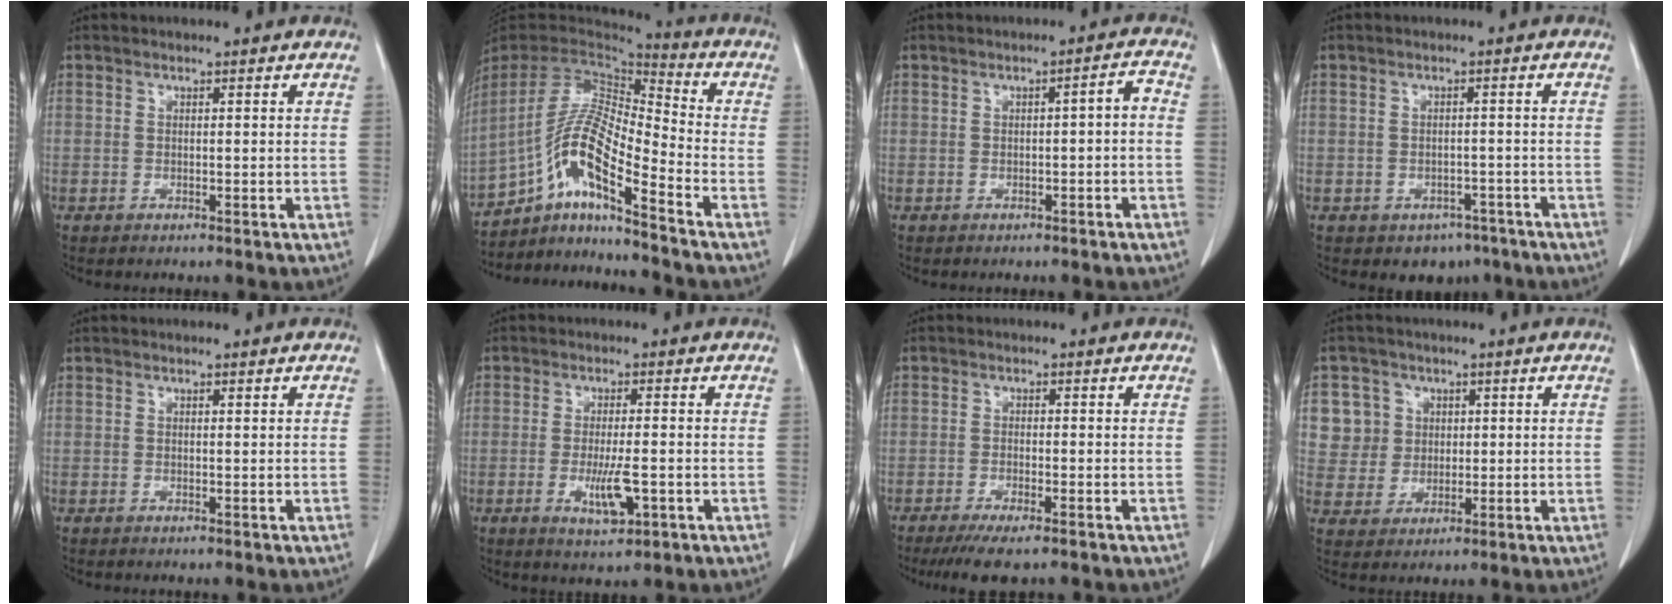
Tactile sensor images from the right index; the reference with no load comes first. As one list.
[{"total": 14.0, "force": [-8.5, 1.3, 11.1], "torque": [-0.224, 0.012, -0.156]}, {"total": 2.7, "force": [-0.5, 0.5, 2.6], "torque": [-0.032, 0.016, -0.008]}, {"total": 4.2, "force": [-2.8, 2.8, 1.1], "torque": [-0.003, 0.008, -0.032]}, {"total": 0.0}, {"total": 5.4, "force": [-1.6, 1.1, 5.0], "torque": [-0.094, -0.009, -0.022]}, {"total": 5.4, "force": [-3.9, 0.7, 3.6], "torque": [-0.059, -0.013, -0.060]}, {"total": 6.8, "force": [2.0, 6.5, 0.5], "torque": [-0.005, 0.015, 0.046]}]